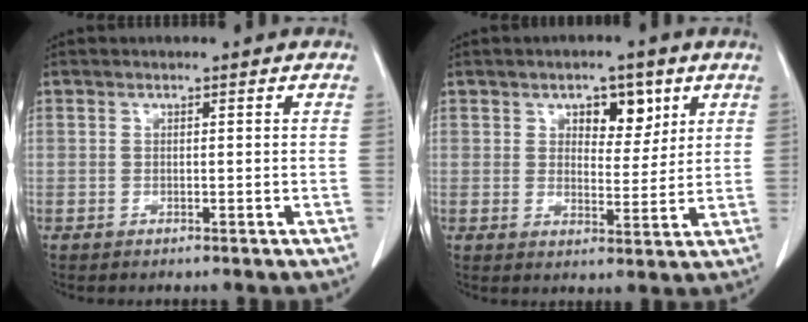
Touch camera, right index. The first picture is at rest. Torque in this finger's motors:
{"motor_torque": [0.23, 0.23, 0.04, 0.03]}